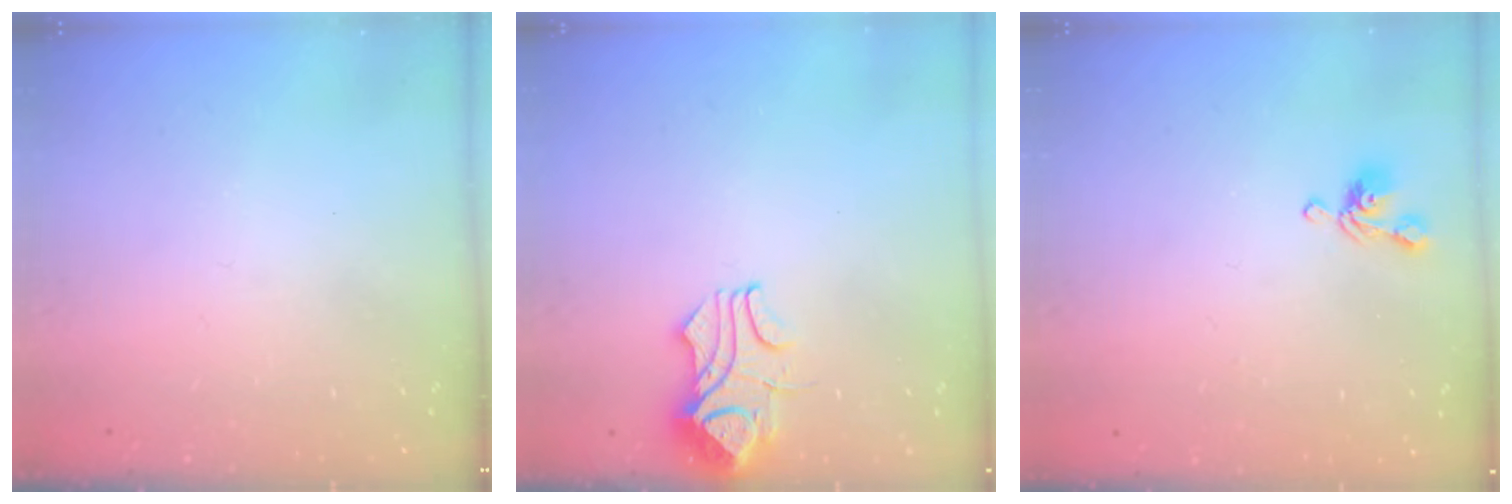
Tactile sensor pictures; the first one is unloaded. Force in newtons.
{"total": 3.8, "press": 3.7, "slide": 0.8}
{"total": 4.8, "press": 4.8, "slide": 0.2}